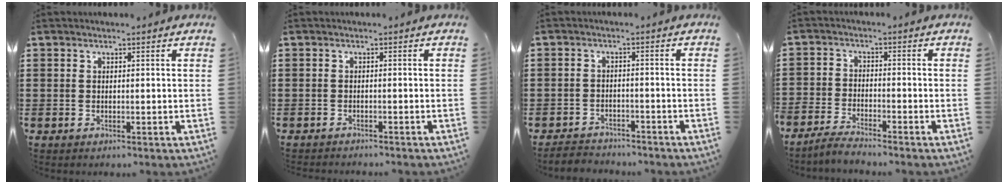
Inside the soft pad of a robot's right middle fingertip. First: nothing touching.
{"total": 0.9, "force": [-0.9, 0.0, 0.0], "torque": [-0.002, 0.000, -0.018]}
{"total": 2.9, "force": [-2.8, 0.6, -0.2], "torque": [-0.003, 0.000, -0.062]}
{"total": 3.3, "force": [-3.2, 0.3, 0.6], "torque": [-0.021, 0.007, -0.069]}